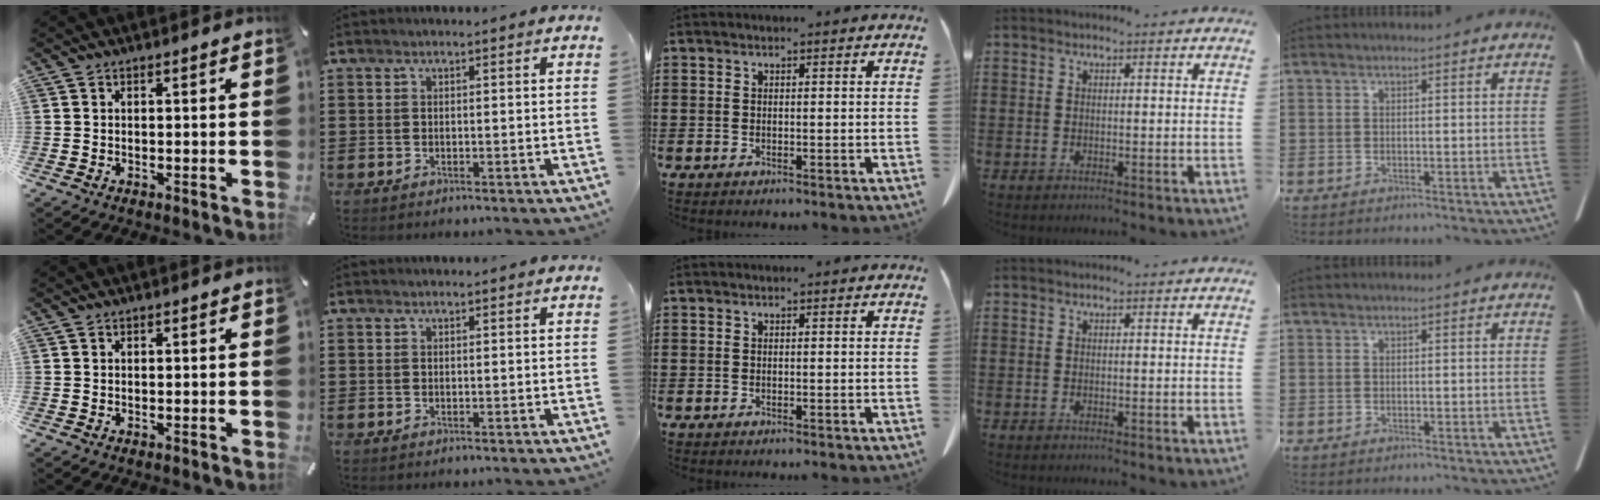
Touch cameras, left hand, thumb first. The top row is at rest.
{}